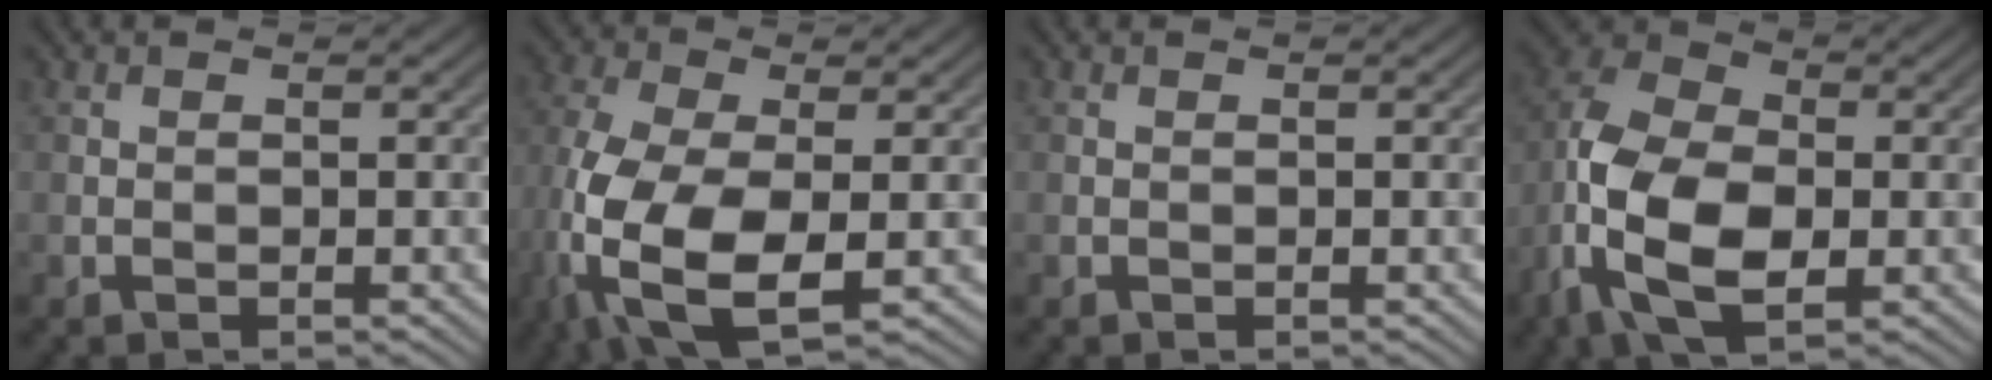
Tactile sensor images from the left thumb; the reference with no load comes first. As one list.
[{"total": 13.8, "force": [-3.9, 6.6, 11.4], "torque": [-0.292, -0.028, -0.069]}, {"total": 0.0}, {"total": 13.5, "force": [-3.6, 7.7, 10.5], "torque": [-0.247, -0.011, -0.076]}]